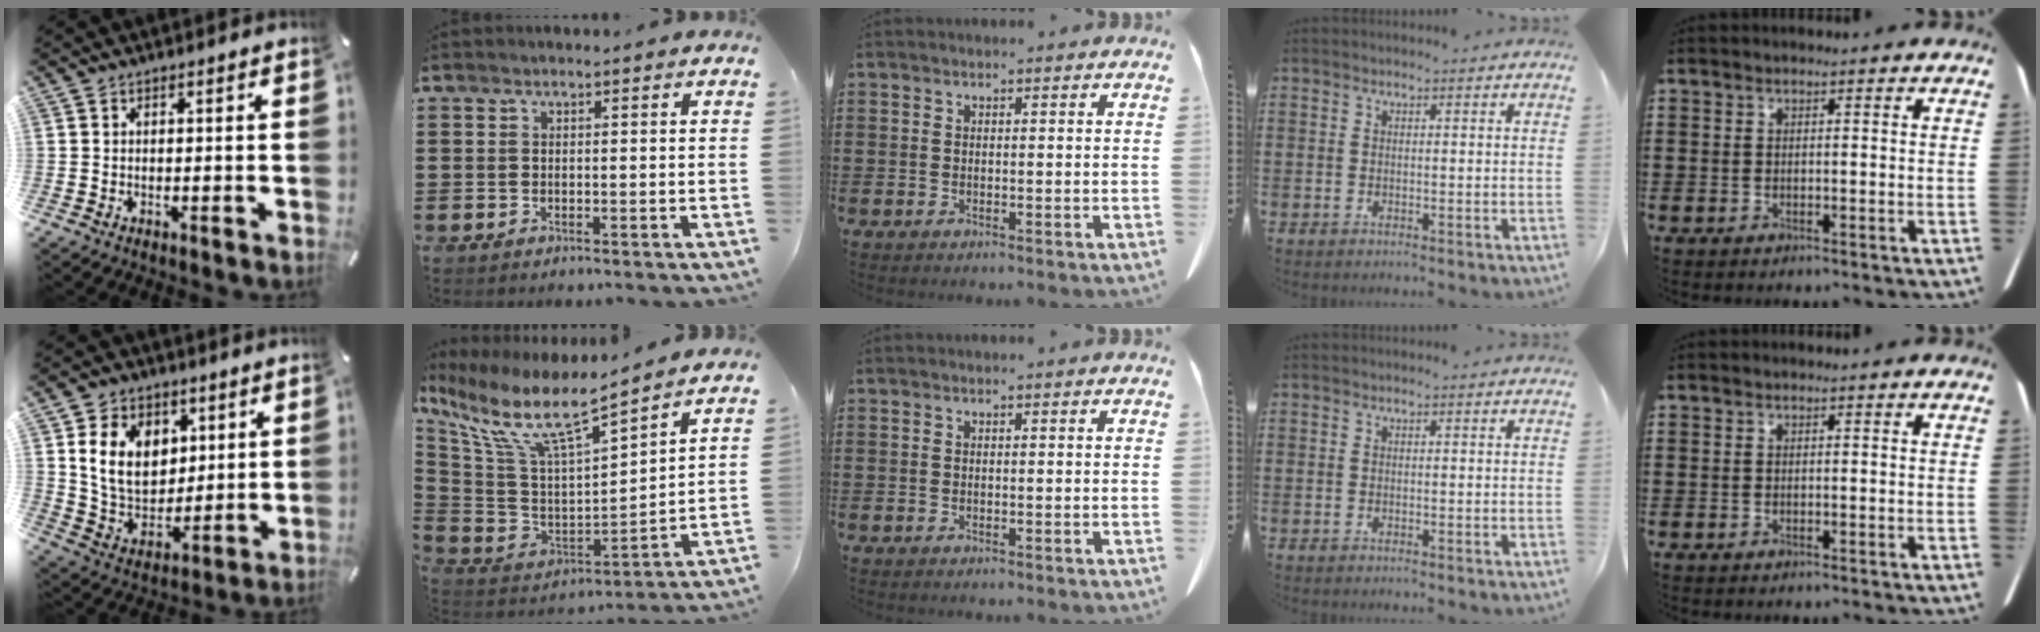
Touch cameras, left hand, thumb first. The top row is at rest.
{"thumb": {"total": 13.2, "force": [4.4, 10.5, 6.6], "torque": [-0.135, -0.014, 0.084]}, "index": {"total": 10.2, "force": [7.0, 1.5, 7.3], "torque": [-0.167, -0.051, 0.114]}}